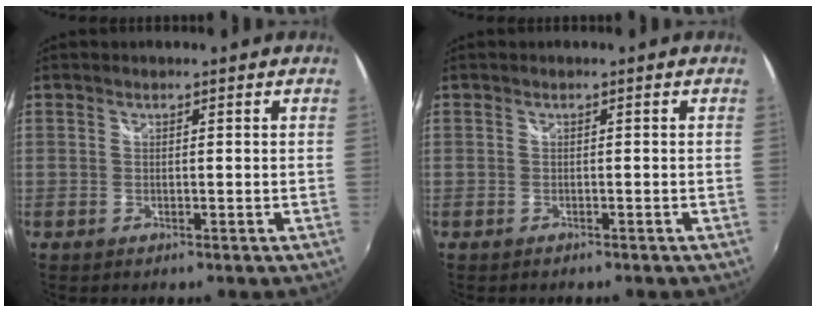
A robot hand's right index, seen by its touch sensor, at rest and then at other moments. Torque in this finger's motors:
{"motor_torque": [0.02, -0.01, 0.02, 0.01]}